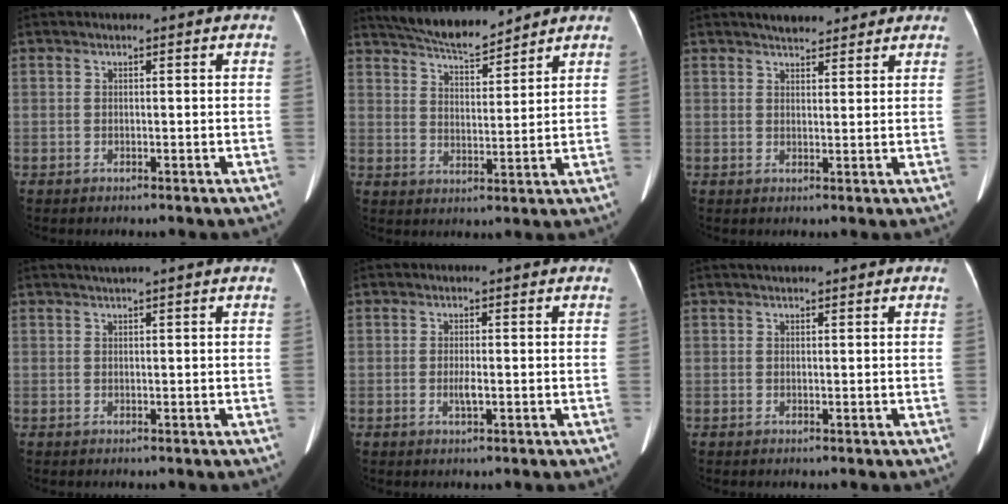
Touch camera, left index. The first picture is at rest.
{"total": 9.1, "force": [8.5, 1.1, 3.1], "torque": [-0.057, 0.010, 0.145]}
{"total": 5.5, "force": [4.7, 1.9, 2.1], "torque": [-0.026, 0.020, 0.068]}
{"total": 1.4, "force": [1.1, -0.4, 0.8], "torque": [-0.016, 0.007, 0.025]}
{"total": 1.5, "force": [-0.4, 0.2, 1.4], "torque": [-0.030, -0.002, -0.006]}
{"total": 1.6, "force": [1.3, 0.5, 0.8], "torque": [-0.012, 0.020, 0.021]}